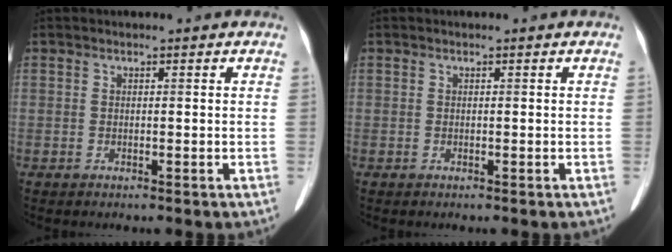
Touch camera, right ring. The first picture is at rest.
{"total": 0.0}